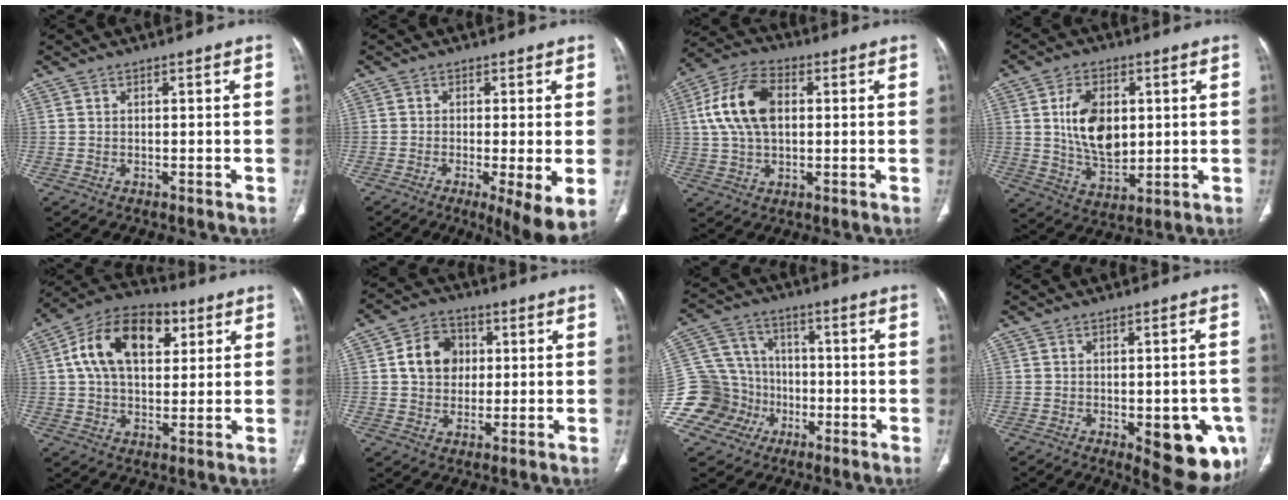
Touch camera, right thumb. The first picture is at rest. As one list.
[{"total": 8.0, "force": [-2.4, 1.4, 7.5], "torque": [-0.122, -0.021, -0.038]}, {"total": 12.8, "force": [2.0, 7.8, 9.9], "torque": [-0.193, 0.019, 0.034]}, {"total": 12.4, "force": [2.1, 7.9, 9.3], "torque": [-0.137, -0.014, 0.047]}, {"total": 17.0, "force": [5.2, 10.6, 12.2], "torque": [-0.184, 0.009, 0.080]}, {"total": 9.1, "force": [1.5, 7.5, 4.8], "torque": [-0.052, 0.005, 0.021]}, {"total": 16.5, "force": [-5.4, 14.8, 4.8], "torque": [-0.088, 0.065, -0.086]}, {"total": 13.0, "force": [-4.6, 5.6, 10.8], "torque": [-0.106, 0.003, -0.041]}]